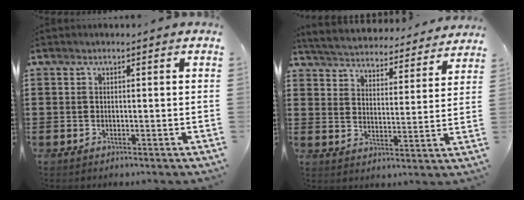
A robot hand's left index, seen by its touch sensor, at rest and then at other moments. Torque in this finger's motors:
{"motor_torque": [1.70, -0.44, 0.42, 0.08]}